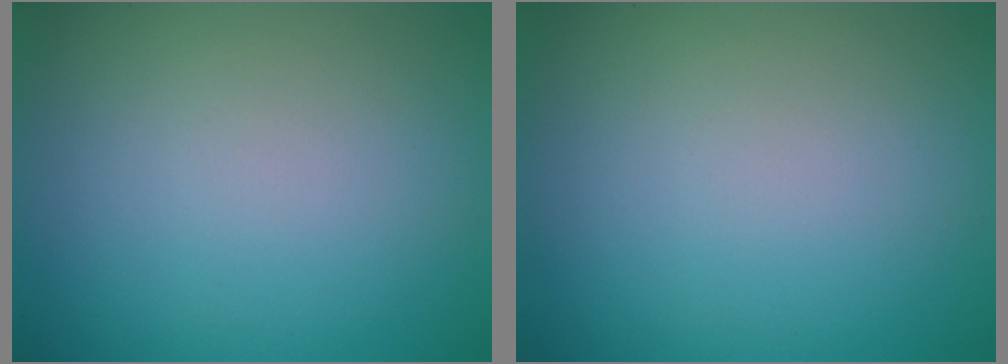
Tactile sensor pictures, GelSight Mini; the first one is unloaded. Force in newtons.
{"total": 0.0}